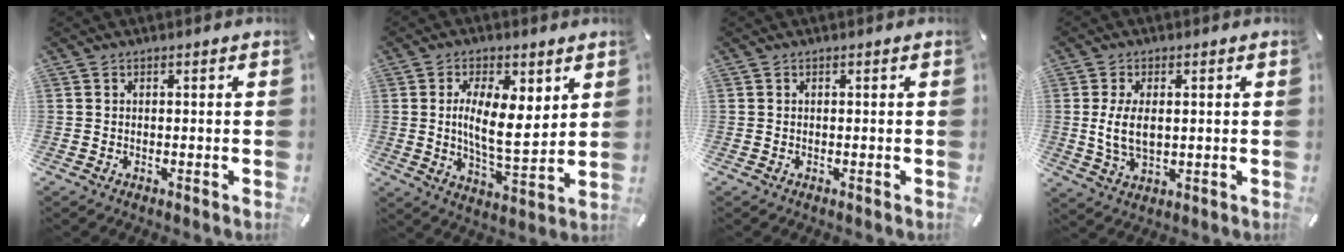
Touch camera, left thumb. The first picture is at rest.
{"total": 11.6, "force": [2.2, 5.2, 10.1], "torque": [-0.171, -0.009, 0.034]}
{"total": 0.0}
{"total": 7.4, "force": [0.7, 4.1, 6.1], "torque": [-0.130, 0.001, 0.008]}